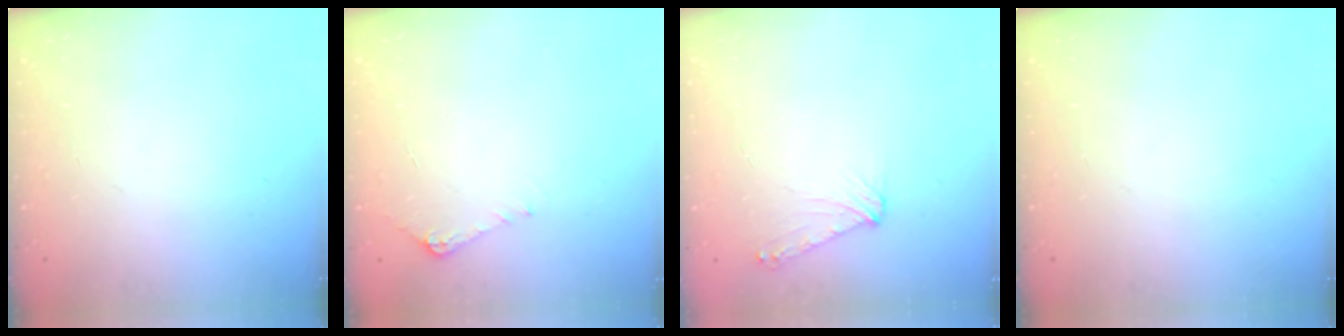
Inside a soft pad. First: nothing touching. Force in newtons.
{"total": 5.1, "press": 5.0, "slide": 0.7}
{"total": 6.7, "press": 6.6, "slide": 1.1}
{"total": 0.0}